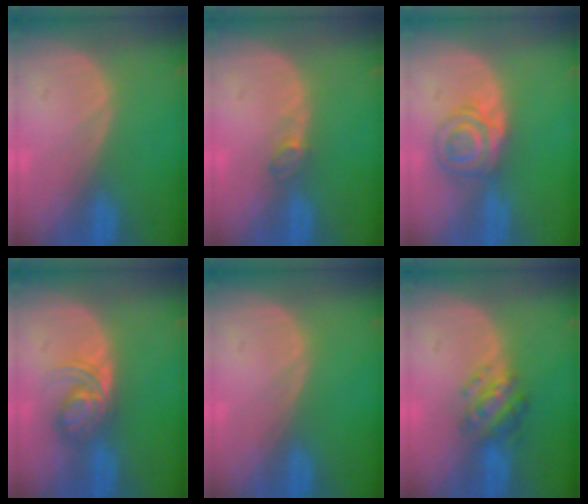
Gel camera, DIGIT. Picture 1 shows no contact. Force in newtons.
{"total": 1.7, "press": 1.7, "slide": 0.4}
{"total": 6.0, "press": 5.6, "slide": 2.2}
{"total": 5.7, "press": 5.2, "slide": 2.4}
{"total": 0.0}
{"total": 5.1, "press": 5.0, "slide": 1.2}